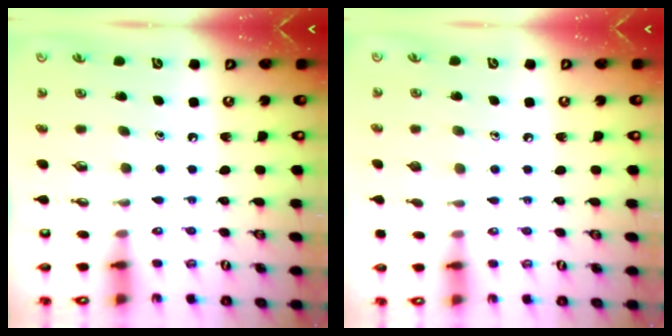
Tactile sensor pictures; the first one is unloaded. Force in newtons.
{"total": 5.3, "press": 5.3, "slide": 0.6}